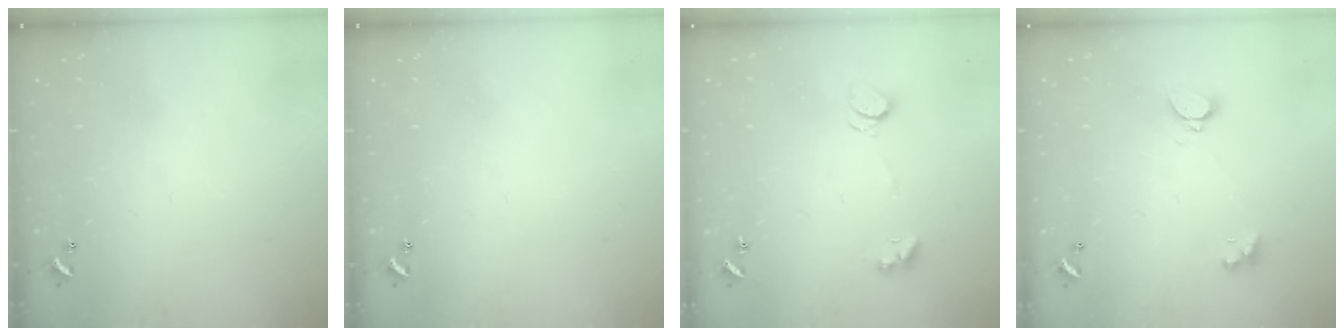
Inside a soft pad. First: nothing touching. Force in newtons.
{"total": 0.0}
{"total": 2.2, "press": 2.2, "slide": 0.4}
{"total": 2.3, "press": 2.2, "slide": 0.7}